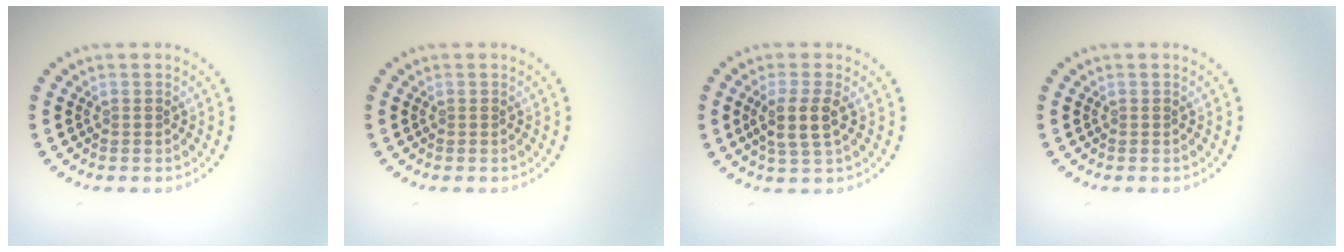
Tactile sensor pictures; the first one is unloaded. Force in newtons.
{"total": 0.0}
{"total": 2.8, "press": 2.4, "slide": 1.5}
{"total": 0.0}